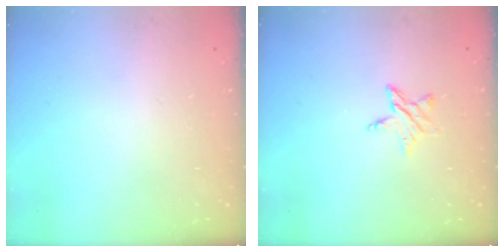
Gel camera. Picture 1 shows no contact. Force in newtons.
{"total": 5.5, "press": 5.4, "slide": 0.5}